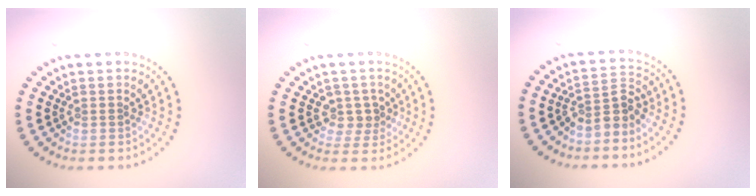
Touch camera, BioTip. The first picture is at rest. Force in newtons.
{"total": 2.1, "press": 1.7, "slide": 1.2}
{"total": 2.6, "press": 1.9, "slide": 1.8}